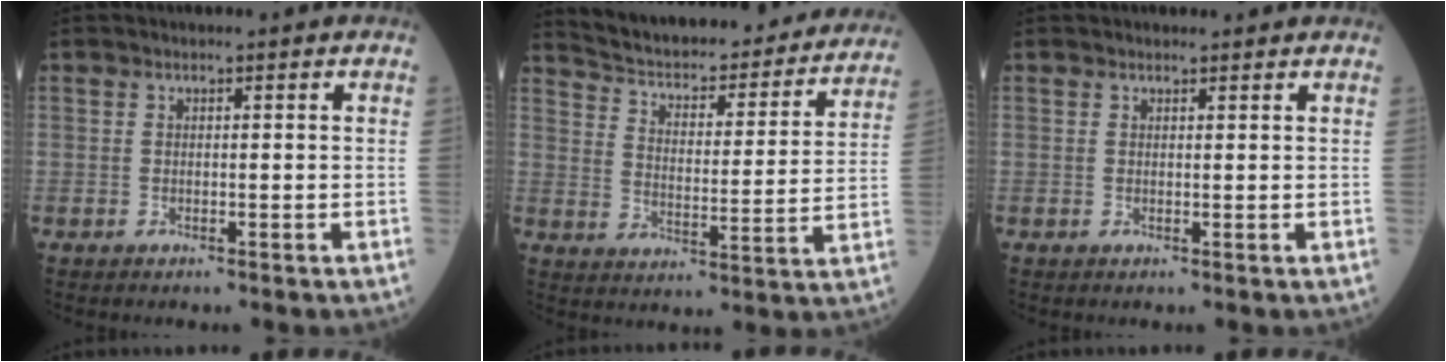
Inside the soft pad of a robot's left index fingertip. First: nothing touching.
{"total": 21.6, "force": [20.4, 3.8, 6.2], "torque": [-0.091, -0.009, 0.268]}
{"total": 1.3, "force": [1.3, 0.3, 0.1], "torque": [-0.007, 0.005, 0.016]}